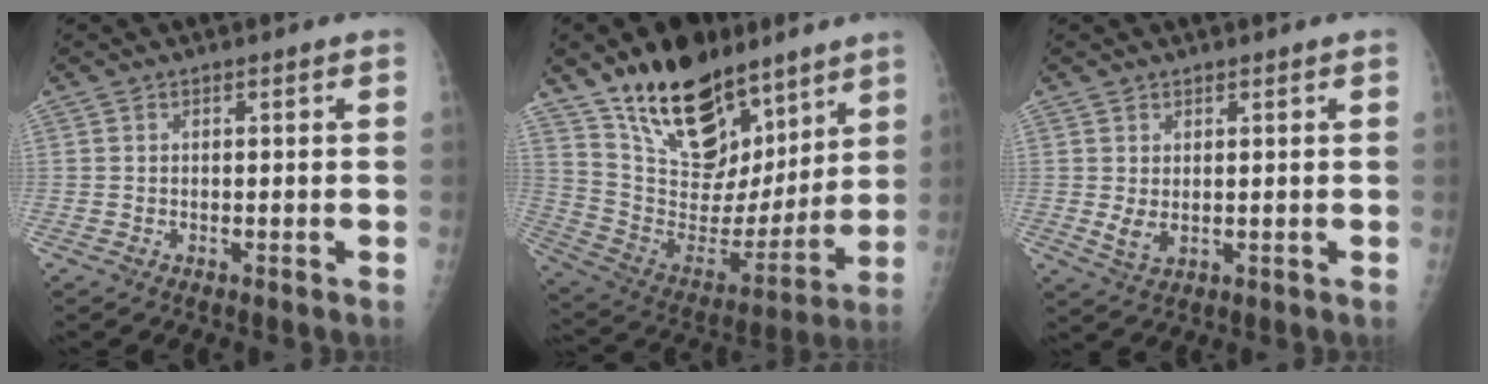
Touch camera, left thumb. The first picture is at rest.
{"total": 25.2, "force": [16.6, 13.2, 13.5], "torque": [-0.173, -0.070, 0.284]}
{"total": 3.3, "force": [0.7, 2.3, 2.3], "torque": [-0.037, -0.012, 0.019]}